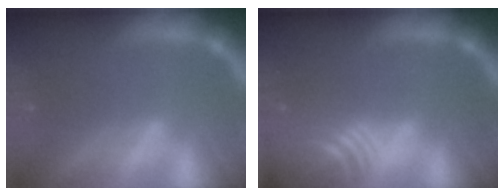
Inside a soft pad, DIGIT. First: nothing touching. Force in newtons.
{"total": 8.0}